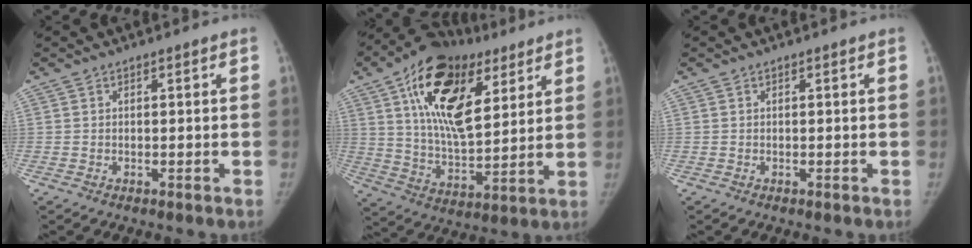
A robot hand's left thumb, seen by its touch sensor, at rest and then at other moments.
{"total": 22.0, "force": [9.7, 11.3, 16.2], "torque": [-0.247, -0.033, 0.163]}
{"total": 0.0}